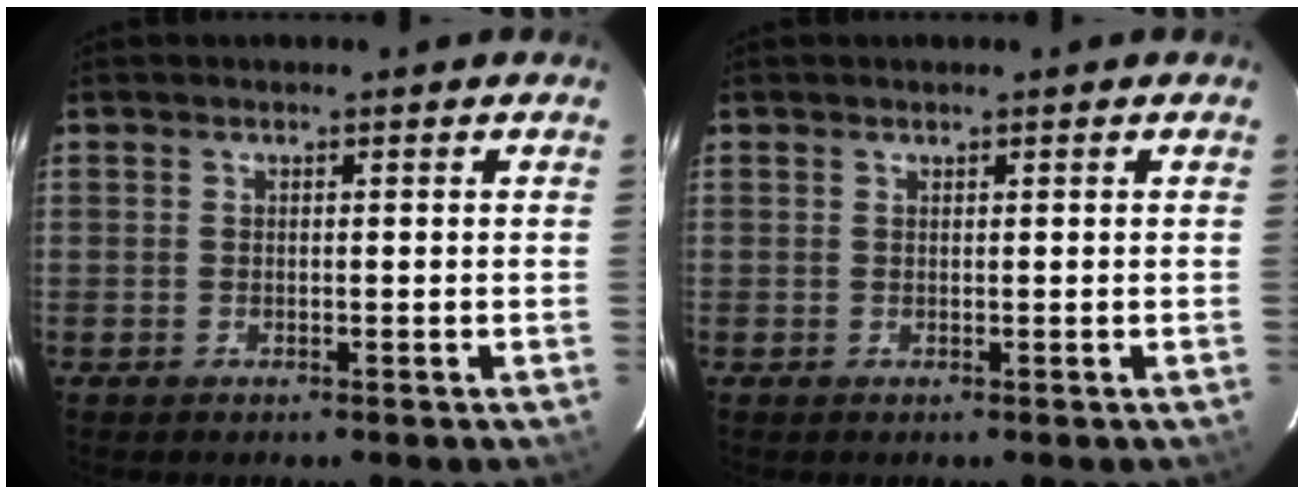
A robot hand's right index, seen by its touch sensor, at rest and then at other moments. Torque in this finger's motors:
{"motor_torque": [-0.14, -0.10, -0.03, 0.00]}